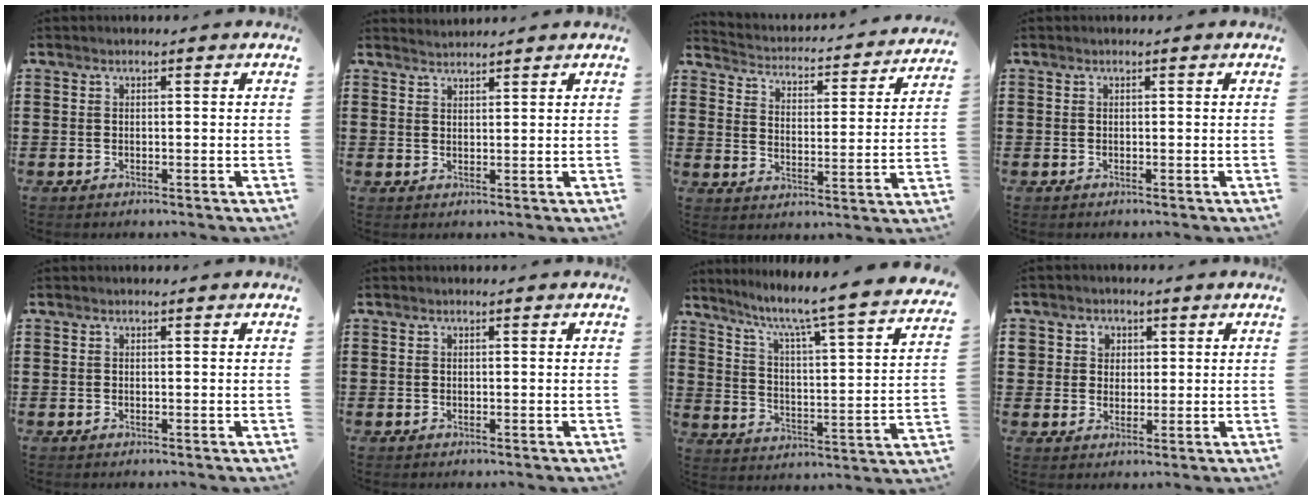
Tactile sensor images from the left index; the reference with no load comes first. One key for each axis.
{"total": 1.6, "fx": 1.6, "fy": -0.1, "fz": -0.1, "tx": -0.001, "ty": 0.003, "tz": 0.032}
{"total": 2.2, "fx": 2.2, "fy": 0.2, "fz": 0.0, "tx": -0.020, "ty": -0.028, "tz": 0.026}
{"total": 0.0}
{"total": 0.0}
{"total": 0.0}
{"total": 5.6, "fx": 4.5, "fy": -0.9, "fz": 3.2, "tx": -0.084, "ty": -0.052, "tz": 0.060}
{"total": 3.2, "fx": 1.0, "fy": 3.0, "fz": -0.1, "tx": -0.017, "ty": 0.013, "tz": 0.015}